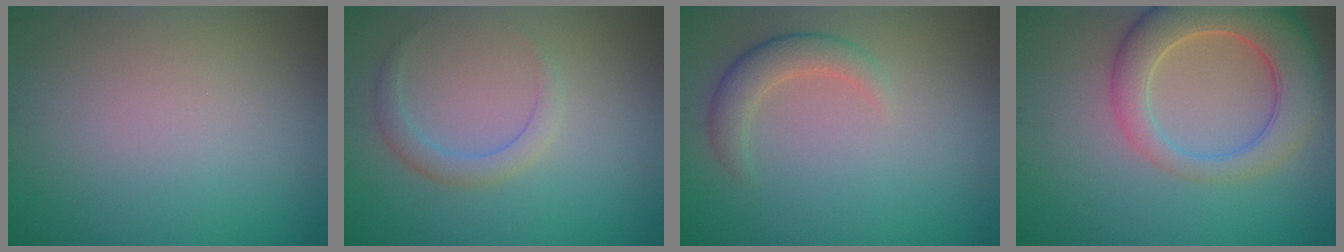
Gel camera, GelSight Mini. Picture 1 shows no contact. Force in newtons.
{"total": 2.0, "press": 2.0, "slide": 0.2}
{"total": 2.7, "press": 2.7, "slide": 0.4}
{"total": 7.4, "press": 7.4, "slide": 0.7}